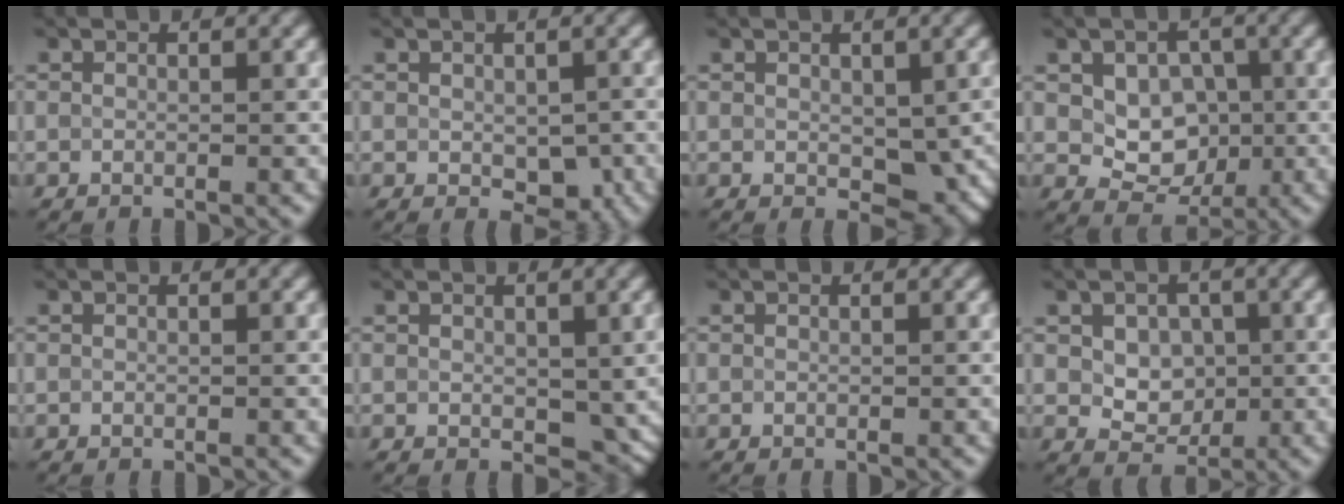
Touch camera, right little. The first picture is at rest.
{"total": 3.7, "force": [-0.7, 2.2, 3.0], "torque": [-0.040, -0.012, -0.003]}
{"total": 4.8, "force": [-0.4, 3.0, 3.7], "torque": [-0.056, -0.014, 0.004]}
{"total": 4.8, "force": [0.2, 3.6, 3.1], "torque": [-0.044, -0.006, 0.007]}
{"total": 0.0}
{"total": 3.9, "force": [0.3, 2.6, 2.8], "torque": [-0.044, -0.011, 0.015]}
{"total": 0.0}
{"total": 3.3, "force": [0.3, 2.6, 2.1], "torque": [-0.035, -0.005, 0.007]}